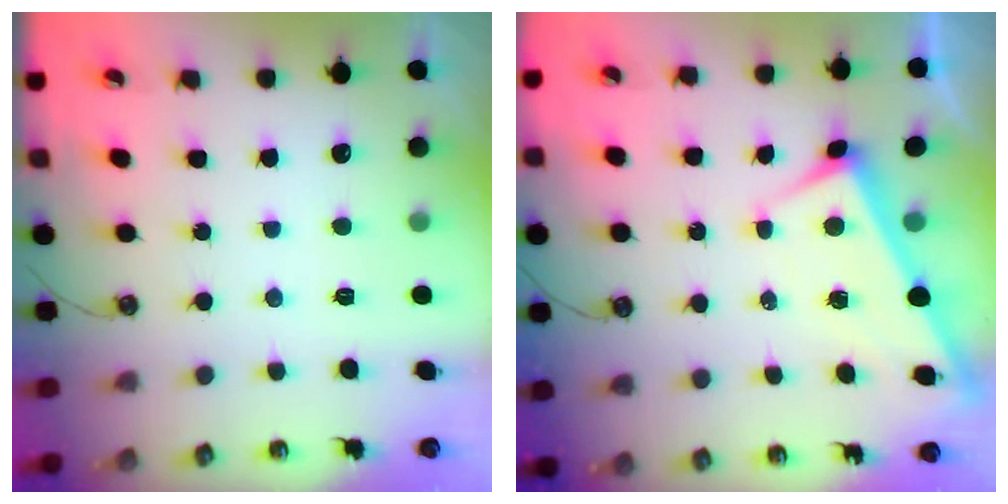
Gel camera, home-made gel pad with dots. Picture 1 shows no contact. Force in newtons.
{"total": 3.1, "press": 3.1, "slide": 0.0}